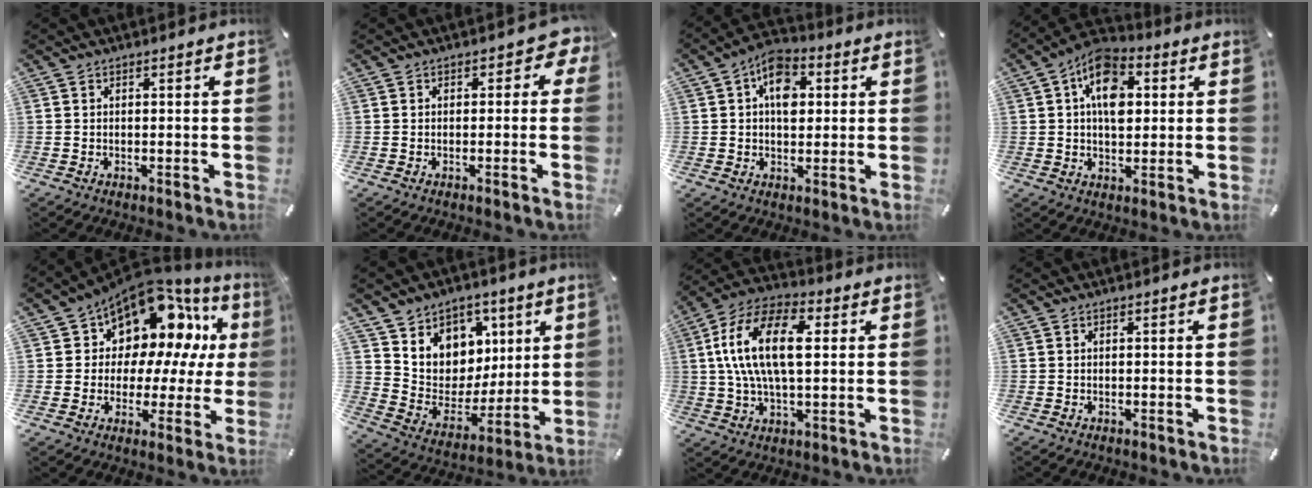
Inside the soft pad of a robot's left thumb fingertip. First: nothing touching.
{"total": 3.3, "force": [0.6, 2.4, 2.2], "torque": [-0.020, 0.002, 0.004]}
{"total": 9.2, "force": [2.2, 6.3, 6.4], "torque": [-0.086, 0.003, 0.039]}
{"total": 11.8, "force": [3.0, 7.8, 8.3], "torque": [-0.121, 0.001, 0.056]}
{"total": 12.3, "force": [7.6, 8.1, 5.2], "torque": [-0.088, -0.071, 0.136]}
{"total": 9.9, "force": [3.9, 9.1, 0.2], "torque": [-0.011, -0.050, 0.084]}
{"total": 16.7, "force": [3.0, 9.0, 13.8], "torque": [-0.292, 0.007, 0.046]}
{"total": 0.0}